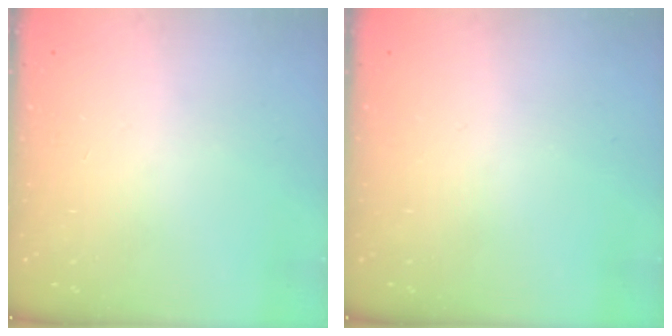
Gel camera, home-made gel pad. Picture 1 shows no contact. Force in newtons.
{"total": 0.0}